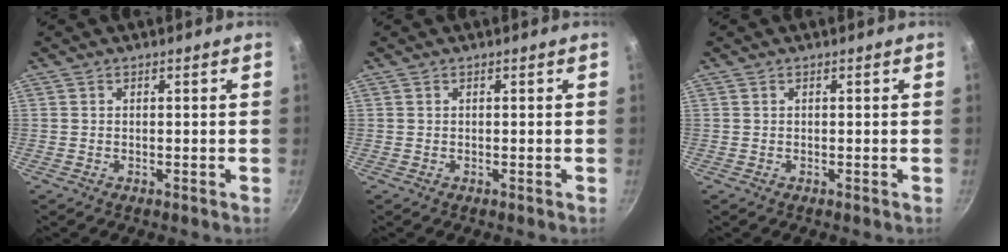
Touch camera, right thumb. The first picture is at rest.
{"total": 0.0}
{"total": 0.0}